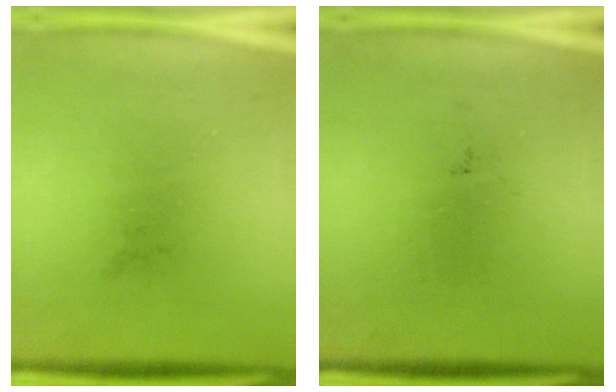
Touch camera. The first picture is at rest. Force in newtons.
{"total": 0.0}